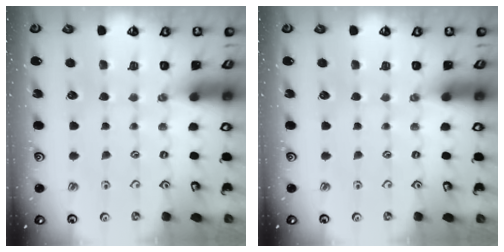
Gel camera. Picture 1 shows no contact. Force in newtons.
{"total": 0.0}